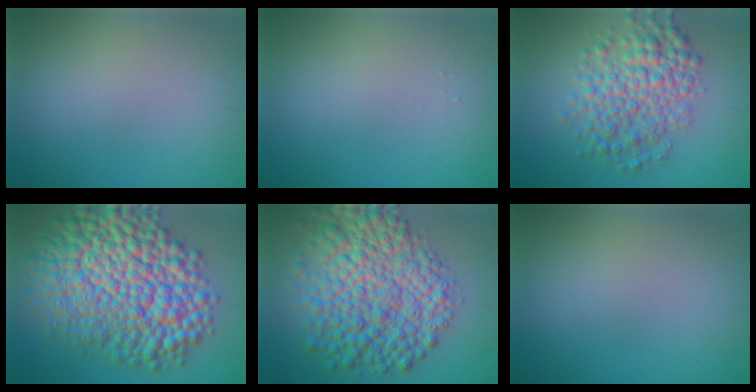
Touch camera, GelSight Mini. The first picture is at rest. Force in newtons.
{"total": 0.0}
{"total": 5.9, "press": 5.9, "slide": 0.1}
{"total": 15.8, "press": 15.8, "slide": 0.5}
{"total": 10.8, "press": 10.8, "slide": 0.2}
{"total": 0.0}